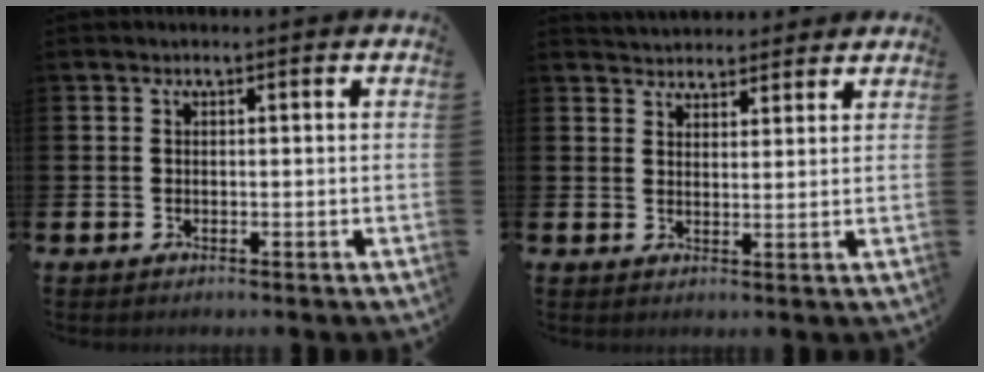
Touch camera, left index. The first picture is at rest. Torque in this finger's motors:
{"motor_torque": [0.67, -1.47, 0.59, 0.09]}